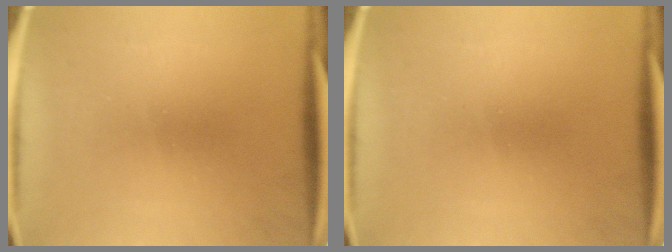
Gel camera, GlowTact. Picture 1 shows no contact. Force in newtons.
{"total": 0.0}